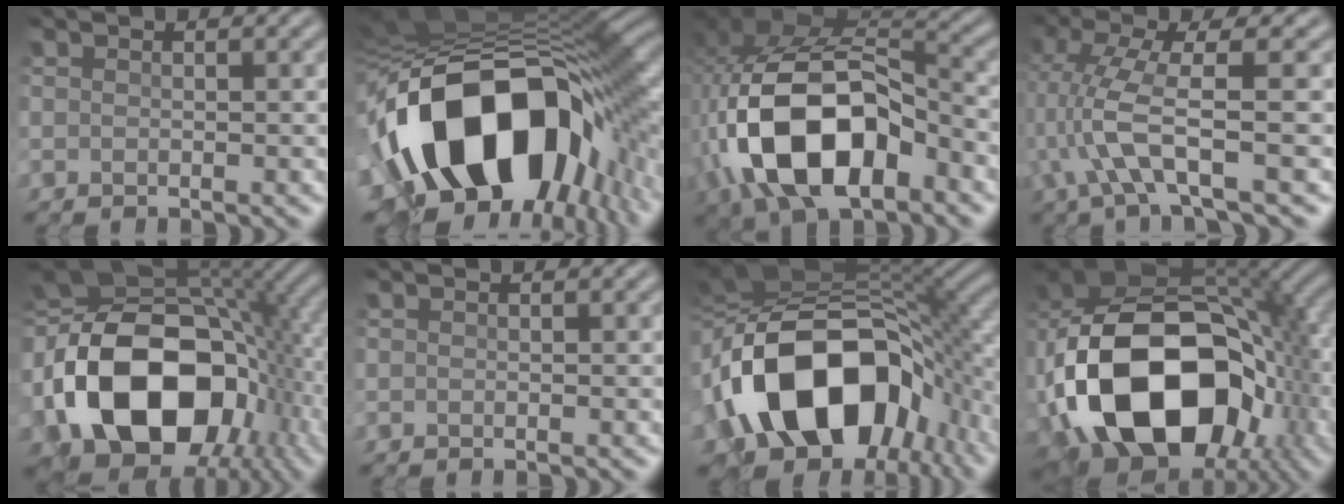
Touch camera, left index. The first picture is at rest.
{"total": 17.9, "force": [-5.4, 11.1, 12.9], "torque": [-0.237, -0.029, -0.071]}
{"total": 13.3, "force": [-4.2, 7.1, 10.4], "torque": [-0.215, -0.001, -0.081]}
{"total": 5.0, "force": [-0.4, 0.2, 5.0], "torque": [-0.127, 0.008, -0.005]}
{"total": 19.4, "force": [-3.9, 12.9, 13.9], "torque": [-0.302, -0.020, -0.052]}
{"total": 0.0}
{"total": 17.7, "force": [-3.2, 11.4, 13.1], "torque": [-0.255, -0.007, -0.050]}
{"total": 18.6, "force": [-4.9, 11.9, 13.4], "torque": [-0.254, -0.019, -0.082]}